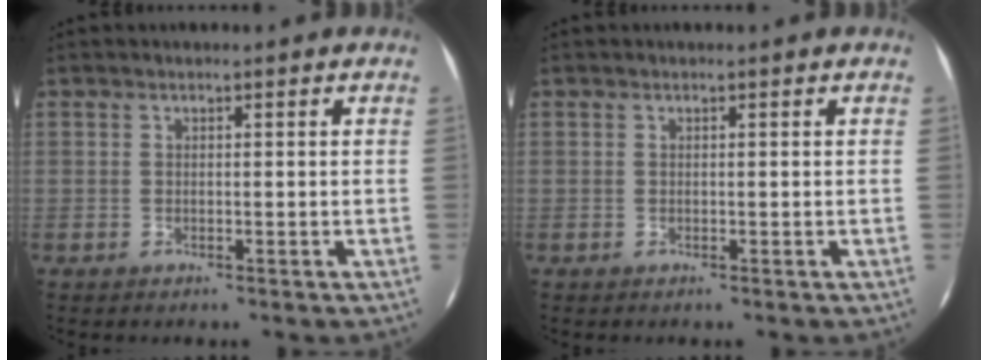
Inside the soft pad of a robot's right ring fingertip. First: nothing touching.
{"total": 0.0}